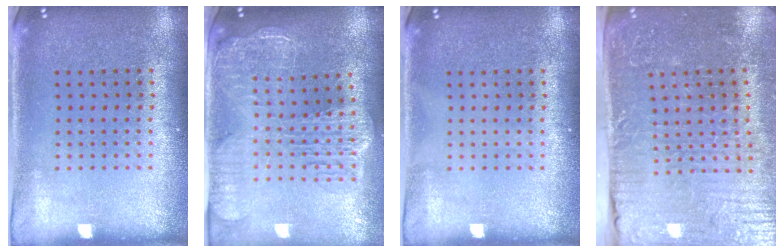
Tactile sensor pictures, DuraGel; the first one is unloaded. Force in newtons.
{"total": 2.9, "press": 2.4, "slide": 1.7}
{"total": 0.0}
{"total": 4.4, "press": 4.3, "slide": 1.0}